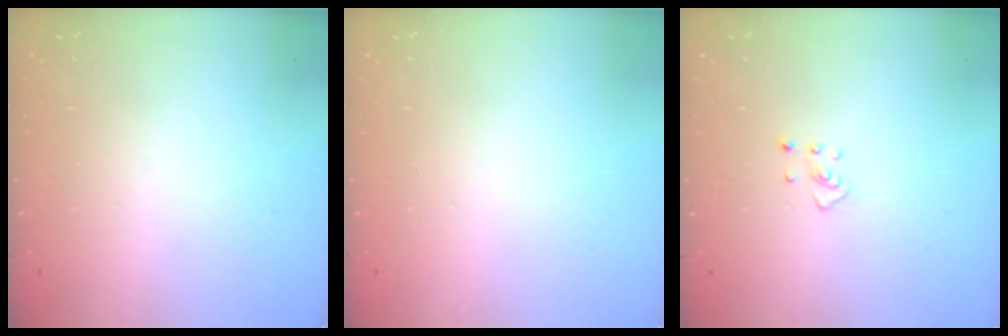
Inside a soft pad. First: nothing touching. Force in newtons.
{"total": 0.0}
{"total": 2.4, "press": 2.3, "slide": 0.4}